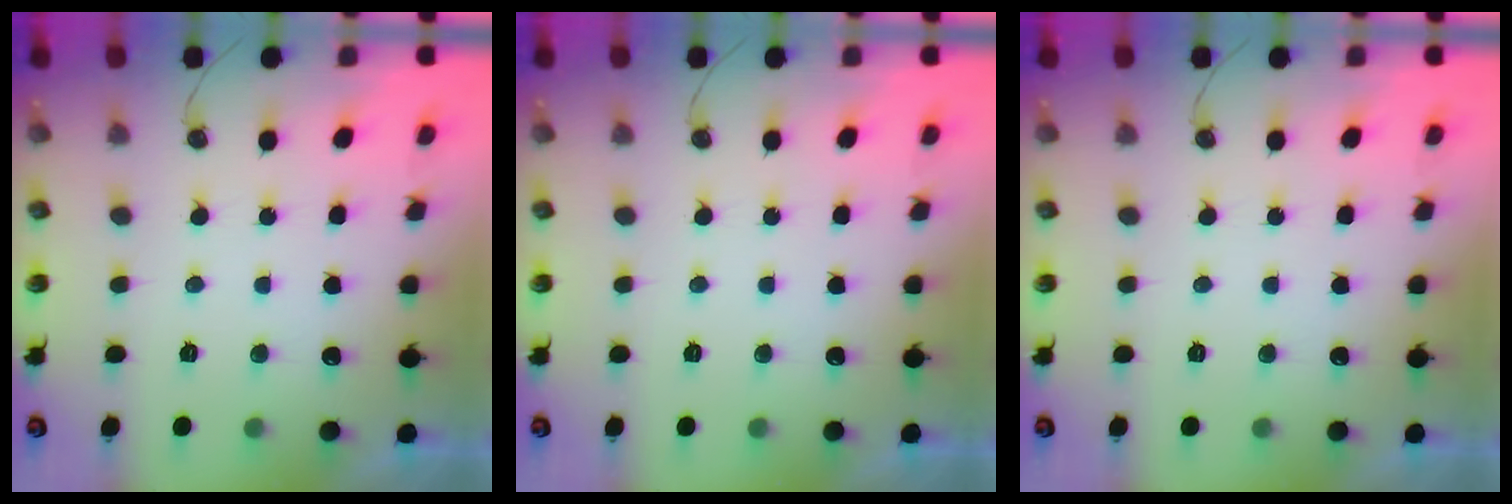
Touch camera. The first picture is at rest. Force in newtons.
{"total": 0.0}
{"total": 0.0}